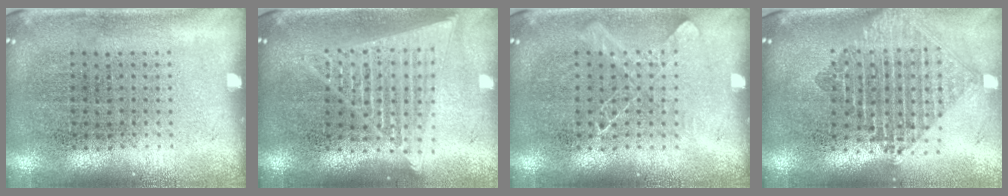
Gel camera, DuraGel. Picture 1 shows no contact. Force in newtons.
{"total": 1.8, "press": 1.6, "slide": 0.9}
{"total": 1.3, "press": 1.2, "slide": 0.3}
{"total": 2.3, "press": 1.8, "slide": 1.4}